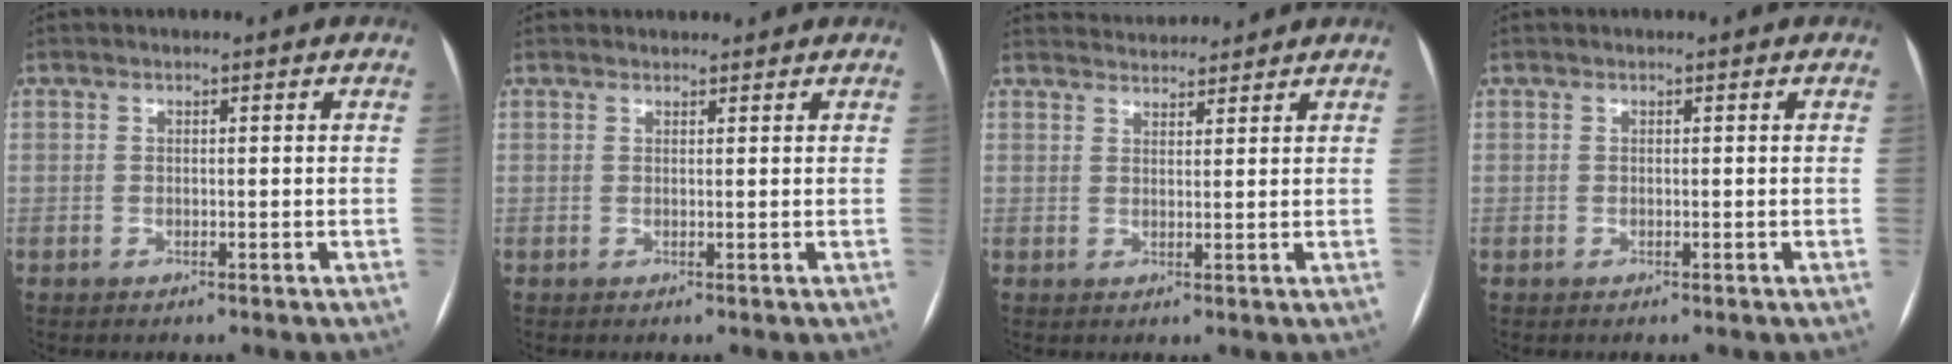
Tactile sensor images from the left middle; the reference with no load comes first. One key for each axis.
{"total": 2.0, "fx": 1.9, "fy": 0.6, "fz": 0.2, "tx": -0.006, "ty": 0.018, "tz": 0.028}
{"total": 5.3, "fx": 5.2, "fy": 0.6, "fz": 0.5, "tx": -0.013, "ty": 0.027, "tz": 0.077}
{"total": 0.0}